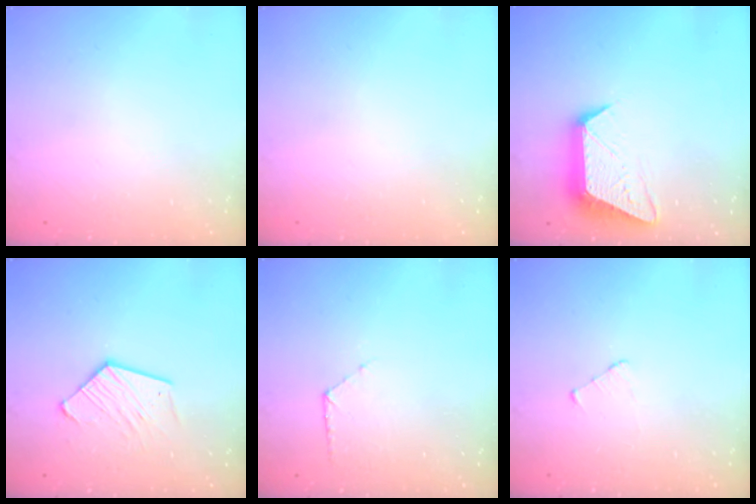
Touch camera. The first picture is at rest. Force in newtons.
{"total": 0.0}
{"total": 12.7, "press": 12.7, "slide": 1.0}
{"total": 10.3, "press": 10.2, "slide": 0.7}
{"total": 5.0, "press": 5.0, "slide": 0.5}
{"total": 2.5, "press": 2.5, "slide": 0.3}